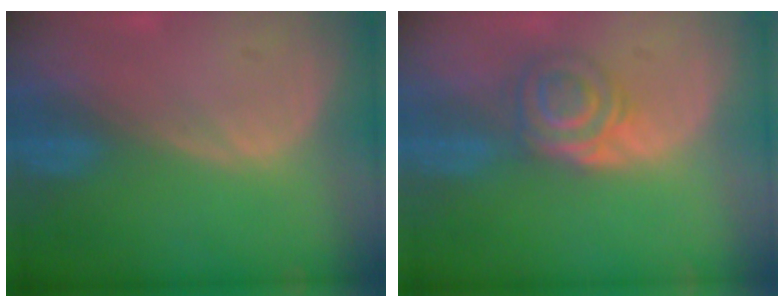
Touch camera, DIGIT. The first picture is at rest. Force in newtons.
{"total": 5.8, "press": 5.4, "slide": 2.1}